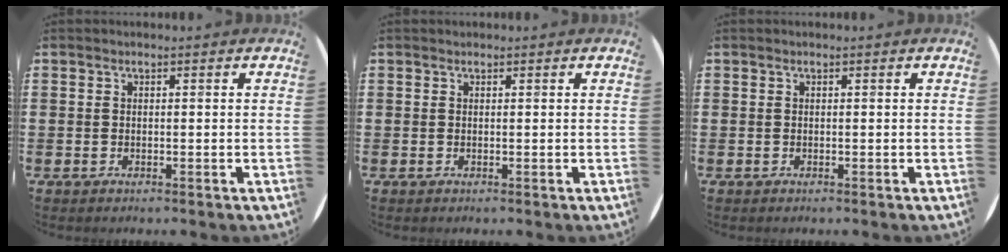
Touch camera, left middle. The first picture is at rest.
{"total": 0.0}
{"total": 0.0}